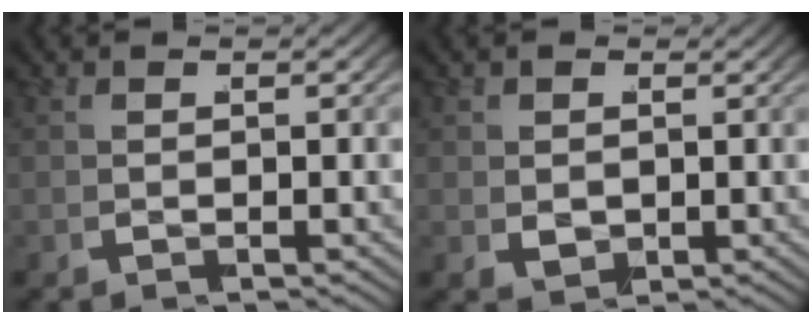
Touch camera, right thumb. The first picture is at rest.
{"total": 1.7, "force": [0.2, 1.4, 0.9], "torque": [-0.016, -0.015, 0.009]}